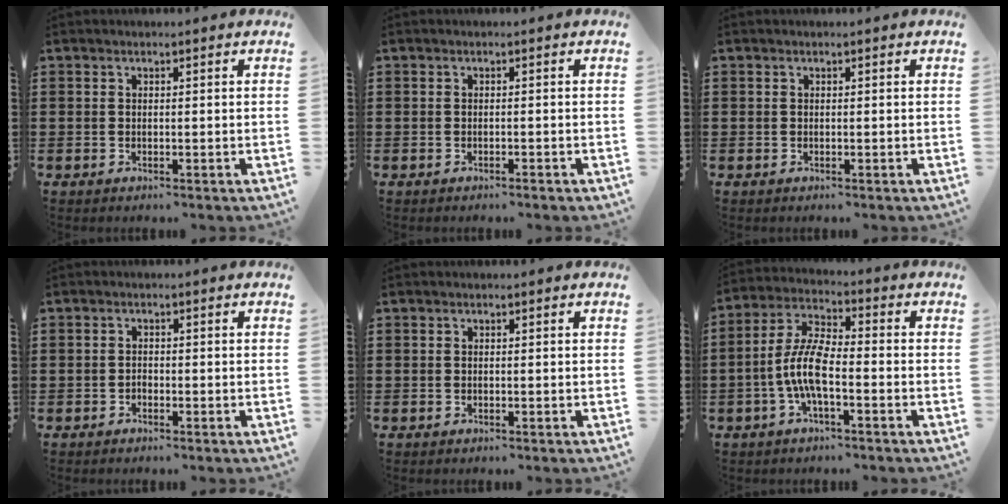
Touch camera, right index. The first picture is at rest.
{"total": 0.5, "force": [-0.5, 0.0, 0.2], "torque": [-0.006, -0.003, -0.010]}
{"total": 0.0}
{"total": 0.9, "force": [-0.6, 0.6, 0.2], "torque": [-0.006, 0.001, -0.013]}
{"total": 0.0}
{"total": 7.9, "force": [-2.1, 2.5, 7.1], "torque": [-0.170, -0.012, -0.048]}